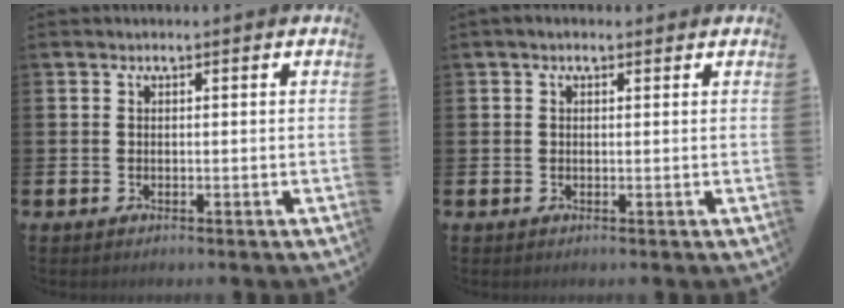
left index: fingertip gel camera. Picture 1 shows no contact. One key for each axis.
{"total": 0.9, "fx": 0.4, "fy": 0.6, "fz": 0.6, "tx": -0.011, "ty": 0.006, "tz": 0.005}